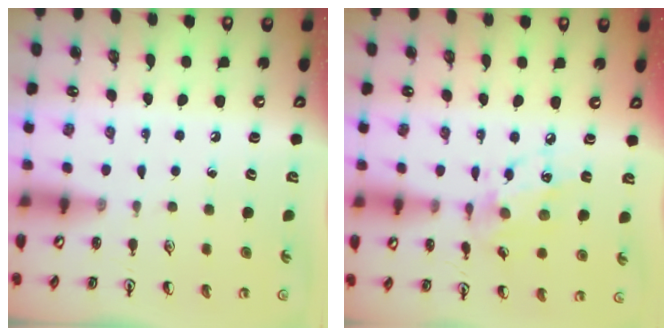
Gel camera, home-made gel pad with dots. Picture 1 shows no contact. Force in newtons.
{"total": 10.1, "press": 10.1, "slide": 0.6}